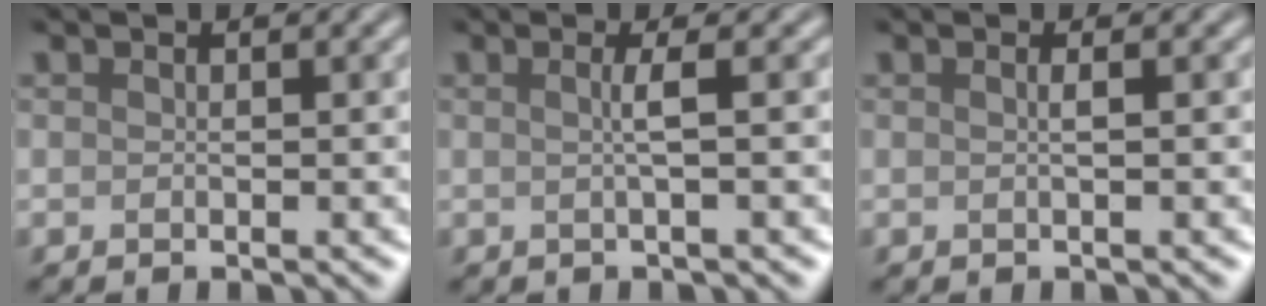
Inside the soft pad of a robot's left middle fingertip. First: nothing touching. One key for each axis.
{"total": 1.8, "fx": 0.0, "fy": 0.5, "fz": 1.8, "tx": -0.028, "ty": 0.002, "tz": -0.006}
{"total": 1.0, "fx": 0.1, "fy": 0.4, "fz": 0.9, "tx": -0.011, "ty": 0.004, "tz": -0.004}